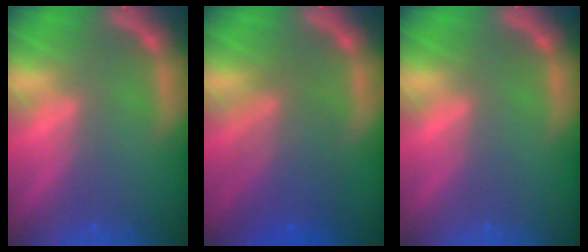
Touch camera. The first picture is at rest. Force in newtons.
{"total": 6.0}
{"total": 0.0}